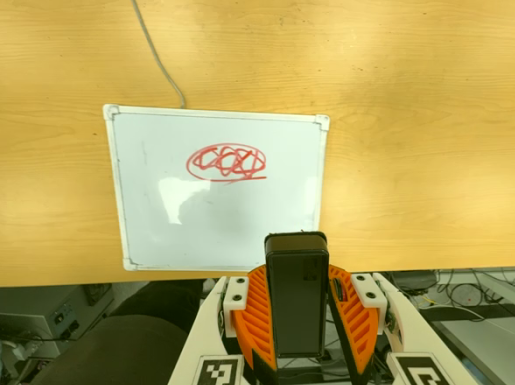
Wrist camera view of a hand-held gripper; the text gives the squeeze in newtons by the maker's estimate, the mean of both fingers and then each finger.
{"total": 7.6, "left": 6.8, "right": 8.5}